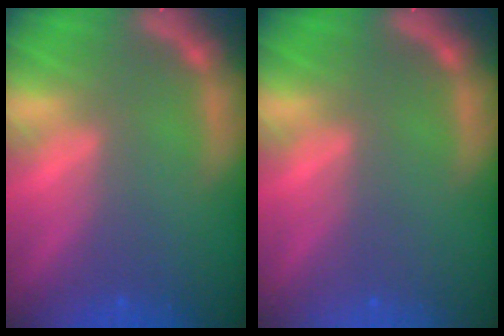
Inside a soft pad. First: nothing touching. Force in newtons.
{"total": 0.0}